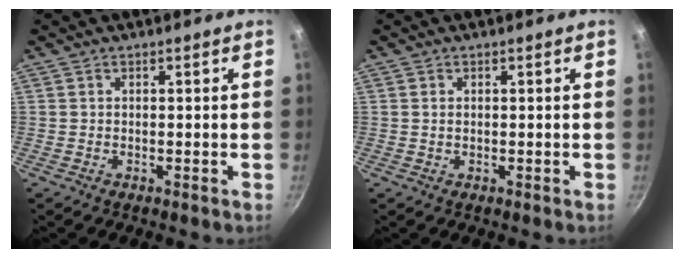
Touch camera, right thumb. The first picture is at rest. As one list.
[{"total": 0.8, "force": [0.2, 0.6, 0.5], "torque": [-0.009, 0.002, 0.004]}]